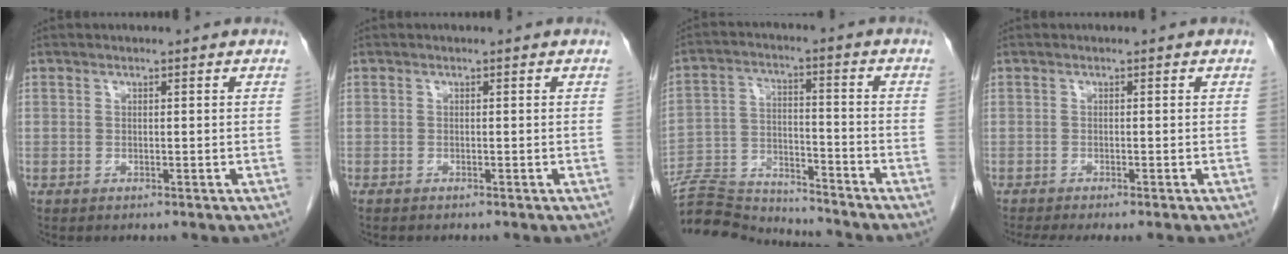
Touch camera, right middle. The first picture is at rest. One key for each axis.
{"total": 1.3, "fx": -1.1, "fy": 0.2, "fz": 0.6, "tx": -0.009, "ty": -0.003, "tz": -0.012}
{"total": 14.2, "fx": -14.0, "fy": 1.0, "fz": 2.0, "tx": -0.033, "ty": 0.019, "tz": -0.234}
{"total": 5.4, "fx": -4.6, "fy": 0.3, "fz": 3.0, "tx": -0.037, "ty": -0.011, "tz": -0.071}